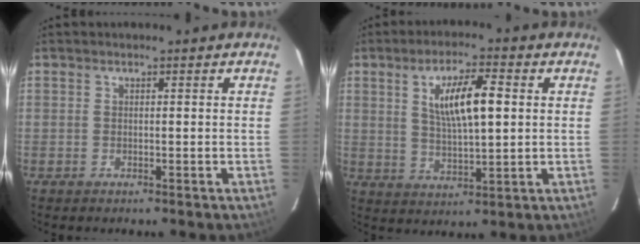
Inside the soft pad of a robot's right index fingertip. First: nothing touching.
{"total": 9.9, "force": [2.4, 2.8, 9.2], "torque": [-0.163, 0.005, 0.049]}